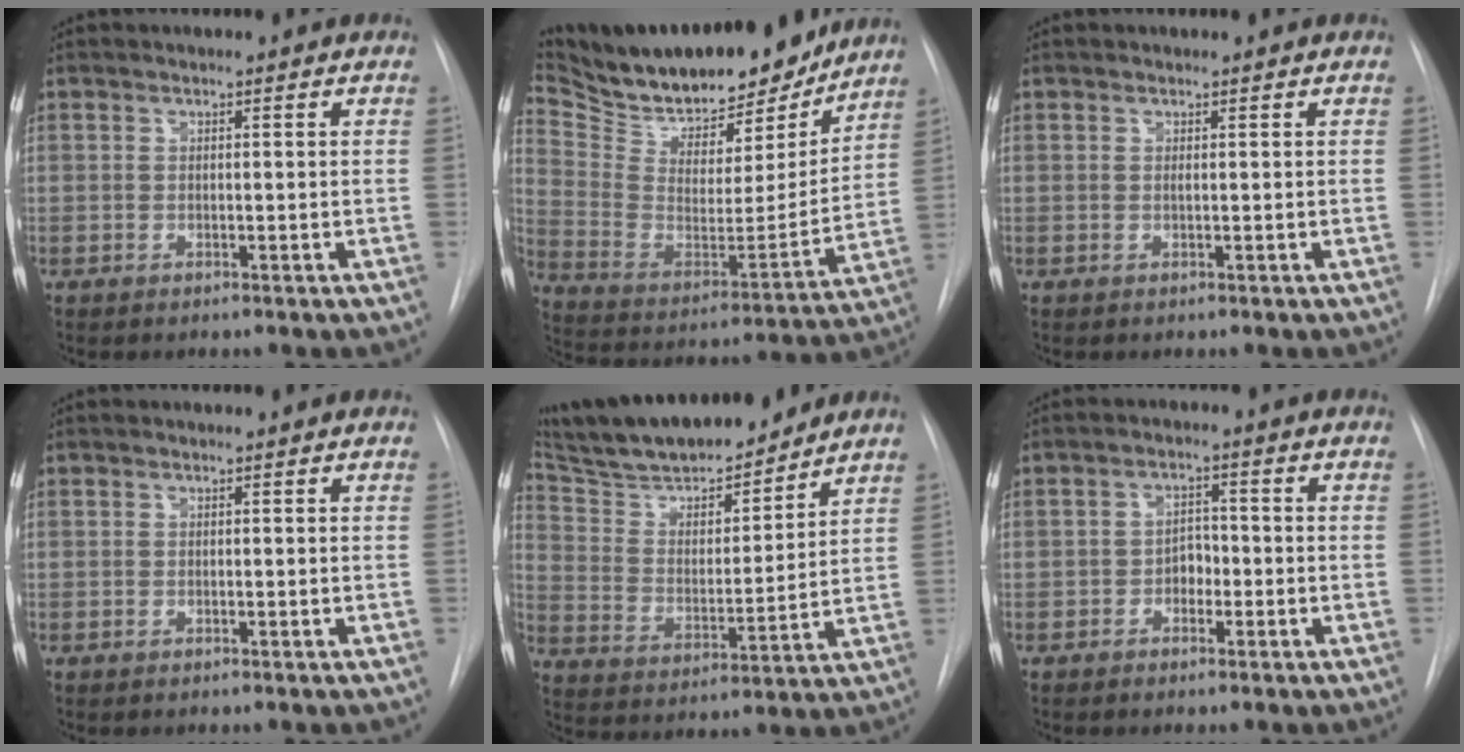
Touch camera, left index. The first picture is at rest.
{"total": 25.1, "force": [21.6, 7.7, 10.1], "torque": [-0.197, -0.016, 0.334]}
{"total": 0.0}
{"total": 0.0}
{"total": 19.4, "force": [17.0, 3.8, 8.7], "torque": [-0.149, 0.008, 0.284]}
{"total": 2.7, "force": [-1.1, 1.9, 1.7], "torque": [-0.021, 0.006, -0.022]}